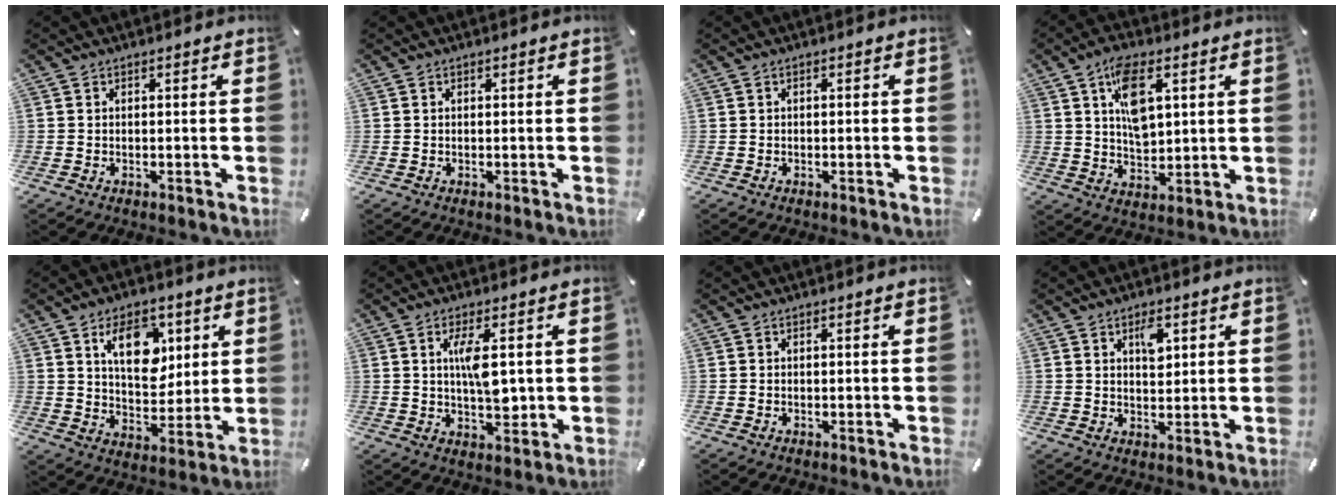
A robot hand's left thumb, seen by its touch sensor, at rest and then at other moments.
{"total": 0.0}
{"total": 0.5, "force": [-0.2, 0.4, 0.3], "torque": [-0.005, 0.002, -0.004]}
{"total": 9.9, "force": [3.8, 5.6, 7.3], "torque": [-0.127, -0.006, 0.064]}
{"total": 12.8, "force": [5.7, 8.4, 7.8], "torque": [-0.122, -0.007, 0.100]}
{"total": 8.2, "force": [1.4, 3.6, 7.3], "torque": [-0.131, -0.007, 0.015]}
{"total": 0.0}
{"total": 4.8, "force": [2.1, 2.8, 3.2], "torque": [-0.031, -0.009, 0.028]}